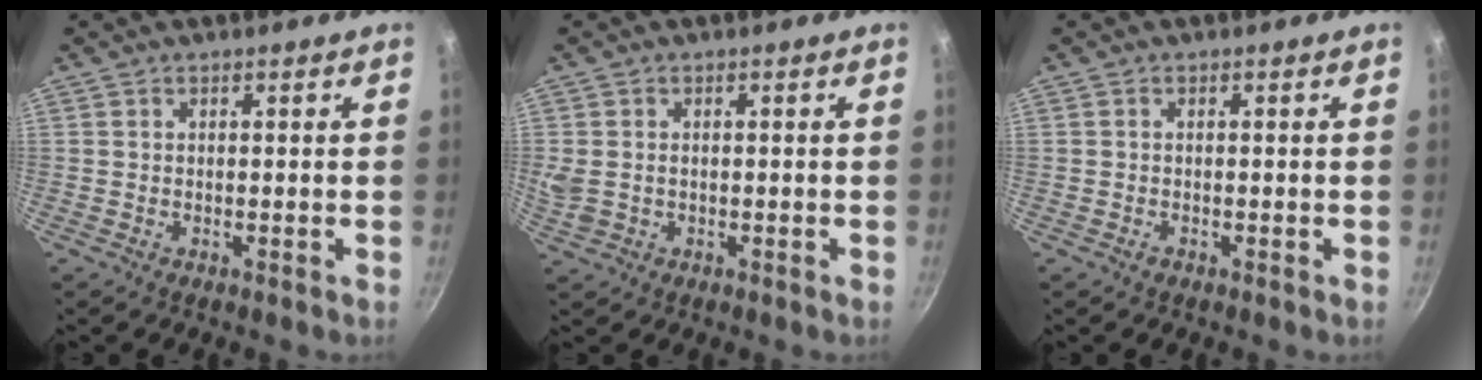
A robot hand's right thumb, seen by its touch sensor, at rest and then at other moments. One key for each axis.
{"total": 4.2, "fx": 0.0, "fy": 3.3, "fz": 2.6, "tx": -0.056, "ty": -0.004, "tz": 0.003}
{"total": 0.7, "fx": -0.4, "fy": 0.5, "fz": 0.3, "tx": -0.004, "ty": 0.002, "tz": -0.008}